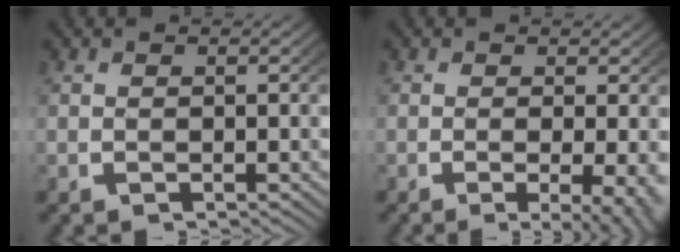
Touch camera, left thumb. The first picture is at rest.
{"total": 5.0, "force": [-2.0, 1.6, 4.3], "torque": [-0.066, -0.022, -0.021]}